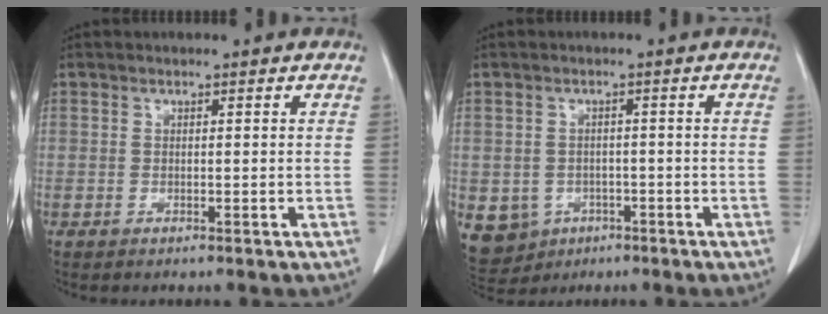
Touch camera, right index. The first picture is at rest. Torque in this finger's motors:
{"motor_torque": [-0.02, -0.02, -0.15, -0.12]}